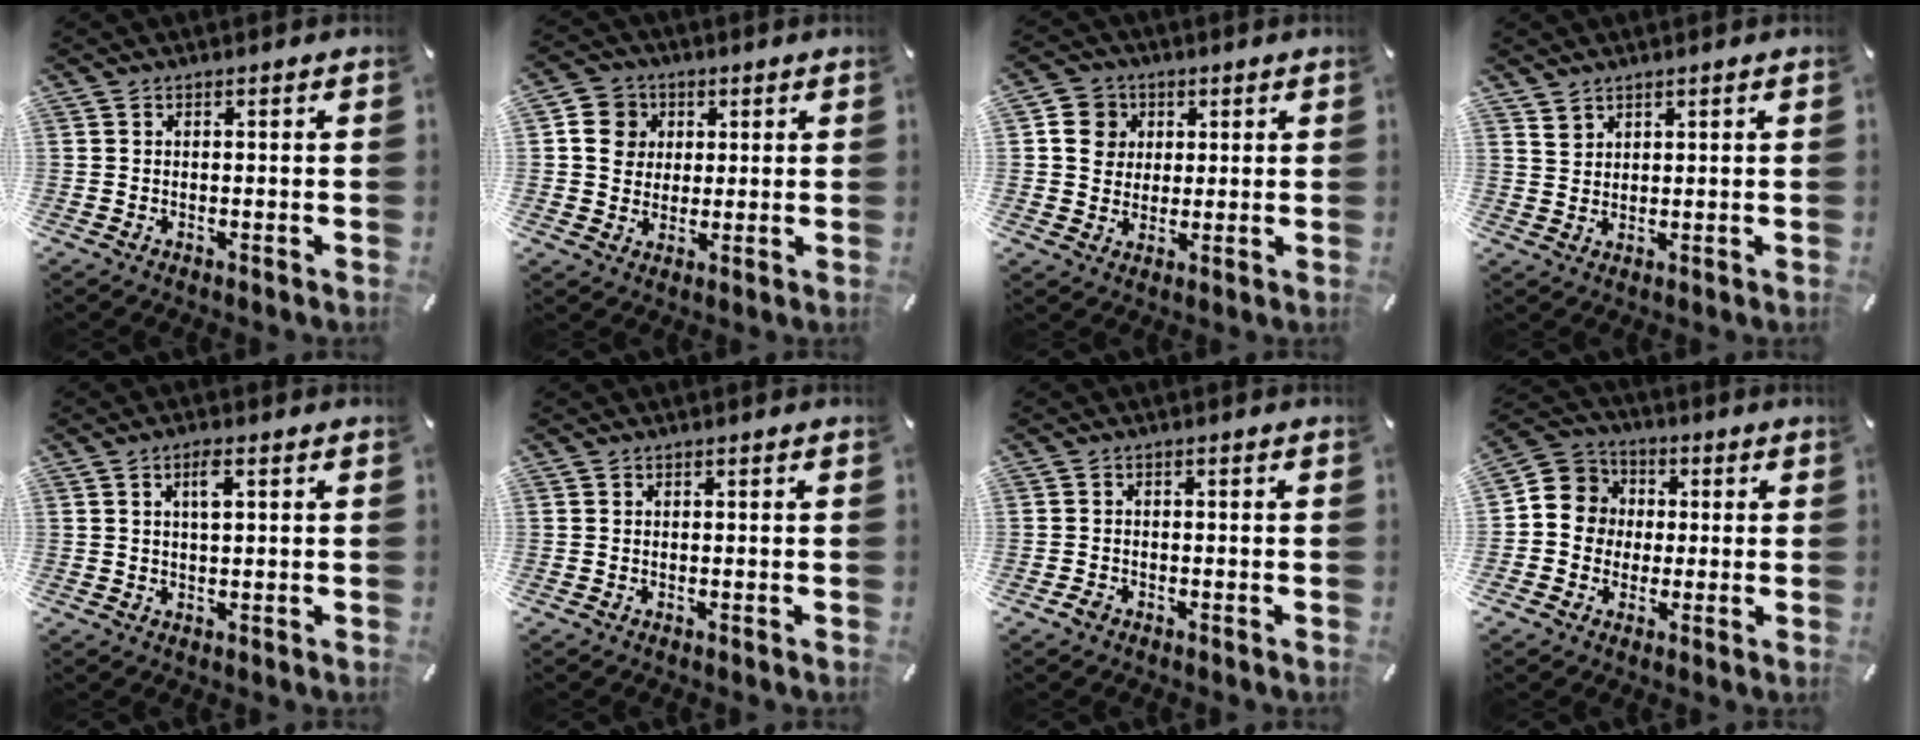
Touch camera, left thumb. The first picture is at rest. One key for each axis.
{"total": 7.0, "fx": 1.6, "fy": 6.6, "fz": 1.6, "tx": -0.022, "ty": 0.003, "tz": 0.031}
{"total": 6.7, "fx": 1.8, "fy": 6.3, "fz": 1.4, "tx": -0.018, "ty": 0.003, "tz": 0.033}
{"total": 2.4, "fx": 1.9, "fy": 1.5, "fz": 0.0, "tx": -0.005, "ty": -0.004, "tz": 0.041}
{"total": 3.5, "fx": 1.3, "fy": 1.0, "fz": 3.1, "tx": -0.066, "ty": 0.008, "tz": 0.019}
{"total": 0.0}
{"total": 1.5, "fx": -1.1, "fy": 0.9, "fz": 0.5, "tx": -0.009, "ty": 0.005, "tz": -0.023}
{"total": 8.1, "fx": -0.5, "fy": 8.0, "fz": 0.9, "tx": -0.021, "ty": 0.009, "tz": -0.009}